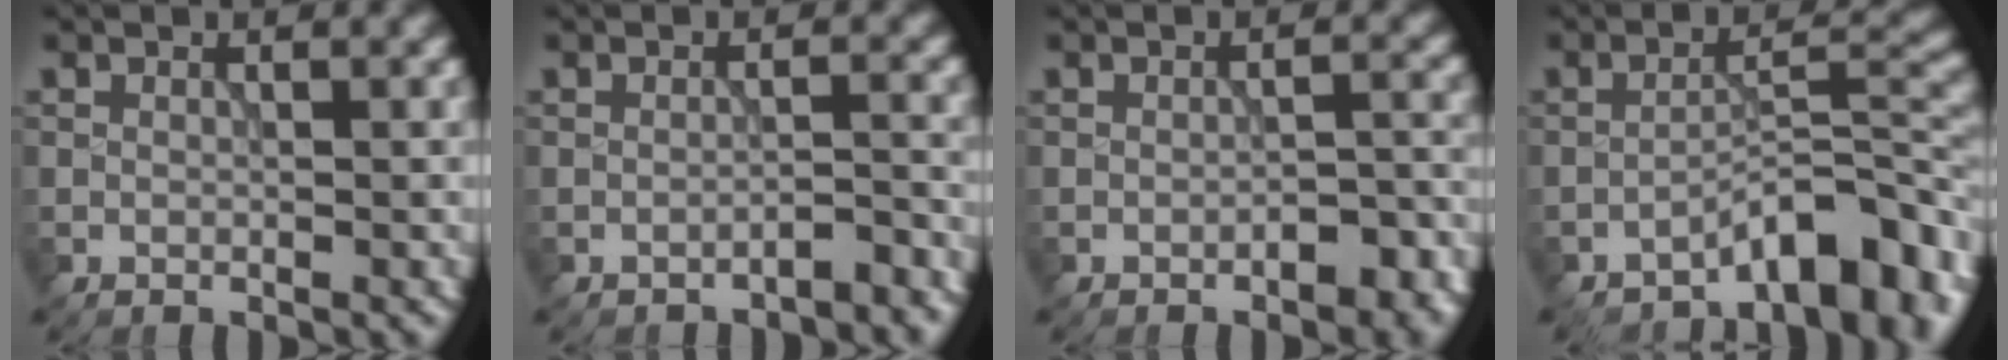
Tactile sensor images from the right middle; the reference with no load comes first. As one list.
[{"total": 2.2, "force": [-1.9, 0.5, 1.1], "torque": [-0.010, 0.006, -0.032]}, {"total": 3.2, "force": [-1.7, 1.2, 2.5], "torque": [-0.035, 0.003, -0.020]}, {"total": 6.8, "force": [-4.8, 2.0, 4.5], "torque": [-0.054, 0.014, -0.078]}]